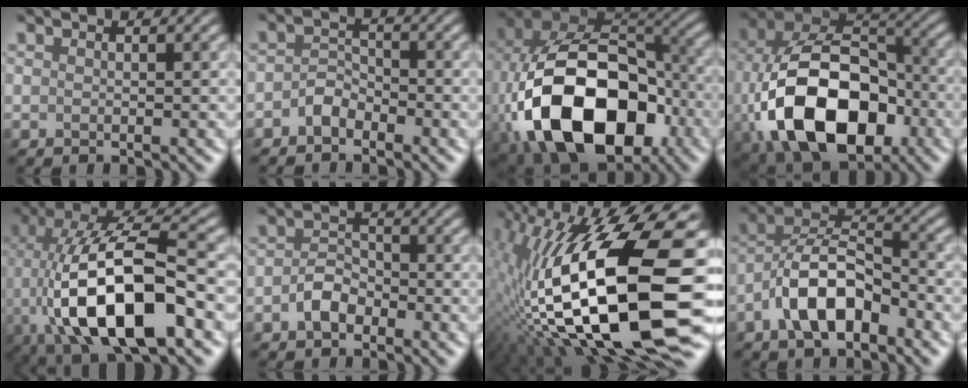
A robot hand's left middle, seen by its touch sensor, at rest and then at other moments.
{"total": 1.6, "force": [-1.3, 0.8, 0.2], "torque": [-0.012, 0.013, -0.030]}
{"total": 17.6, "force": [-4.4, 12.1, 12.0], "torque": [-0.249, -0.030, -0.050]}
{"total": 15.3, "force": [-4.1, 10.1, 10.8], "torque": [-0.212, -0.022, -0.064]}
{"total": 13.1, "force": [-2.9, 5.0, 11.7], "torque": [-0.207, 0.011, -0.056]}
{"total": 1.9, "force": [-1.3, 1.2, 0.9], "torque": [-0.022, 0.011, -0.026]}
{"total": 17.5, "force": [-2.8, 6.0, 16.2], "torque": [-0.316, 0.008, -0.052]}
{"total": 6.9, "force": [-3.5, 3.1, 5.0], "torque": [-0.092, 0.018, -0.072]}